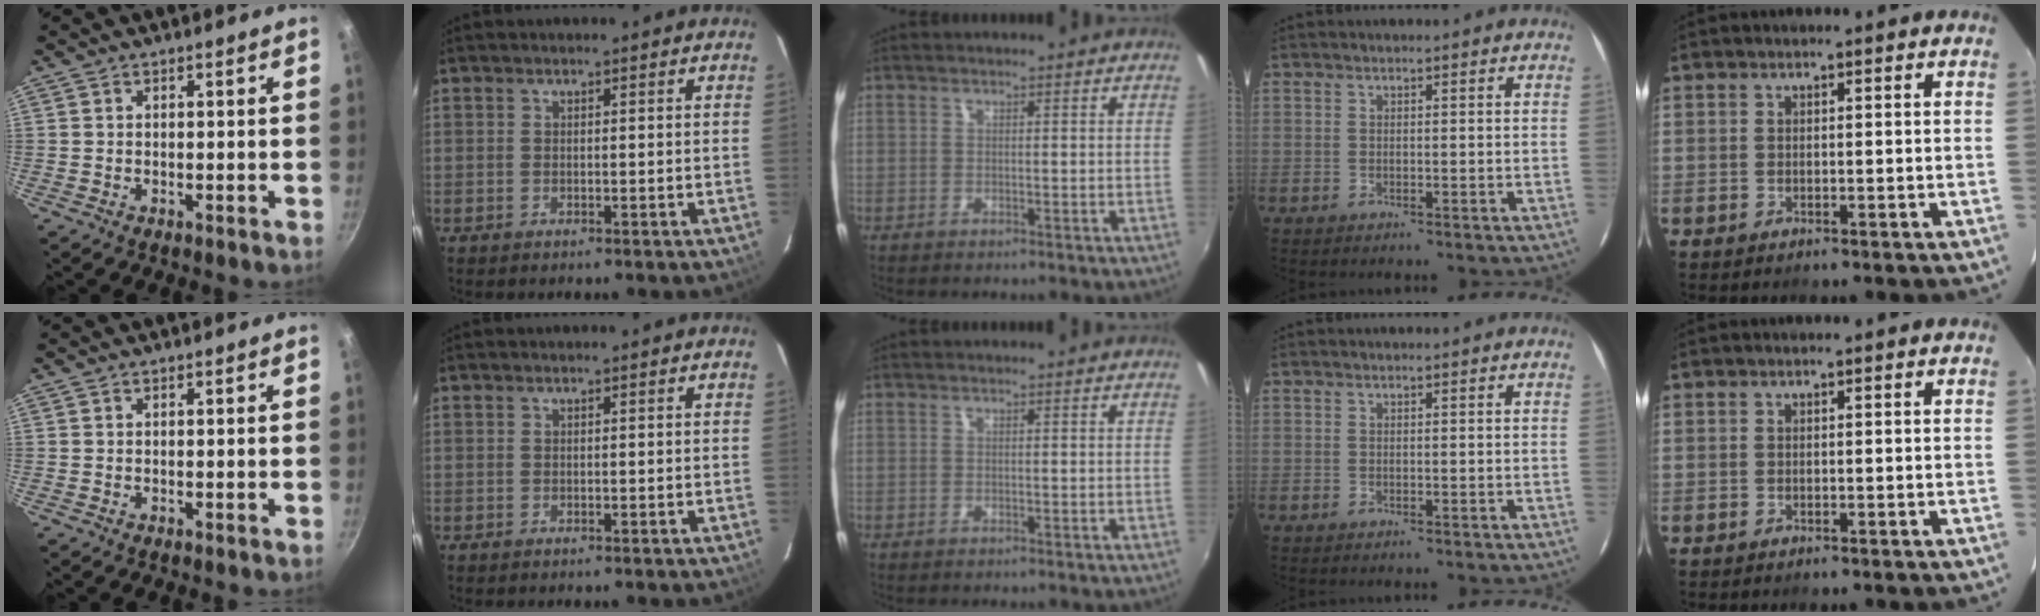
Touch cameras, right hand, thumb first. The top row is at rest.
{}